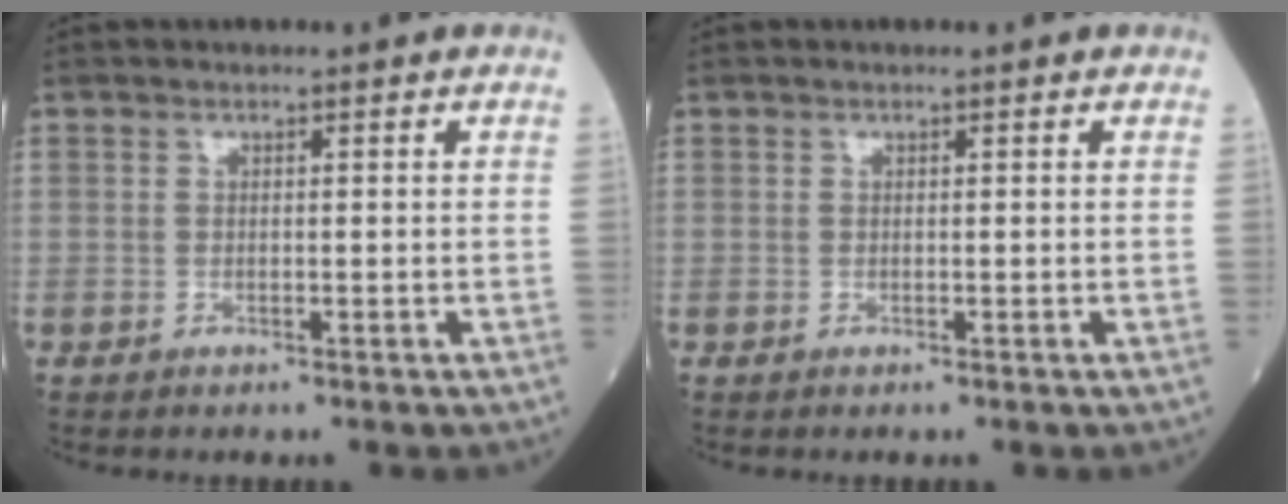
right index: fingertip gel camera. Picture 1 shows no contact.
{"total": 0.0}